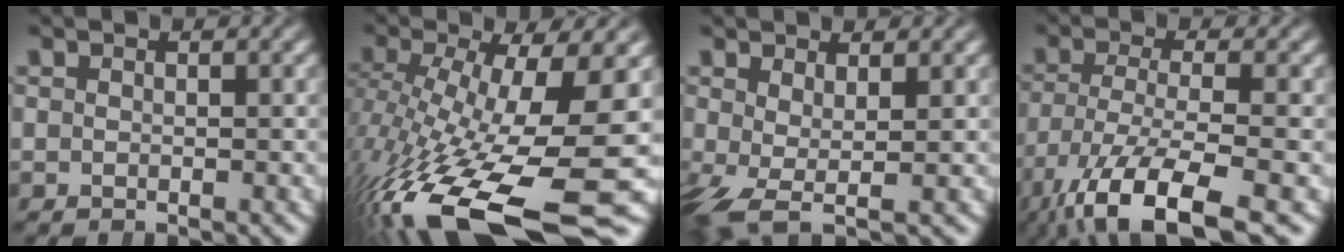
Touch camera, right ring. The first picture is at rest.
{"total": 14.2, "force": [-6.4, 5.4, 11.5], "torque": [-0.210, -0.057, -0.065]}
{"total": 4.2, "force": [-2.1, 1.7, 3.2], "torque": [-0.084, -0.039, -0.011]}
{"total": 9.1, "force": [-4.4, 4.1, 6.8], "torque": [-0.144, -0.055, -0.040]}